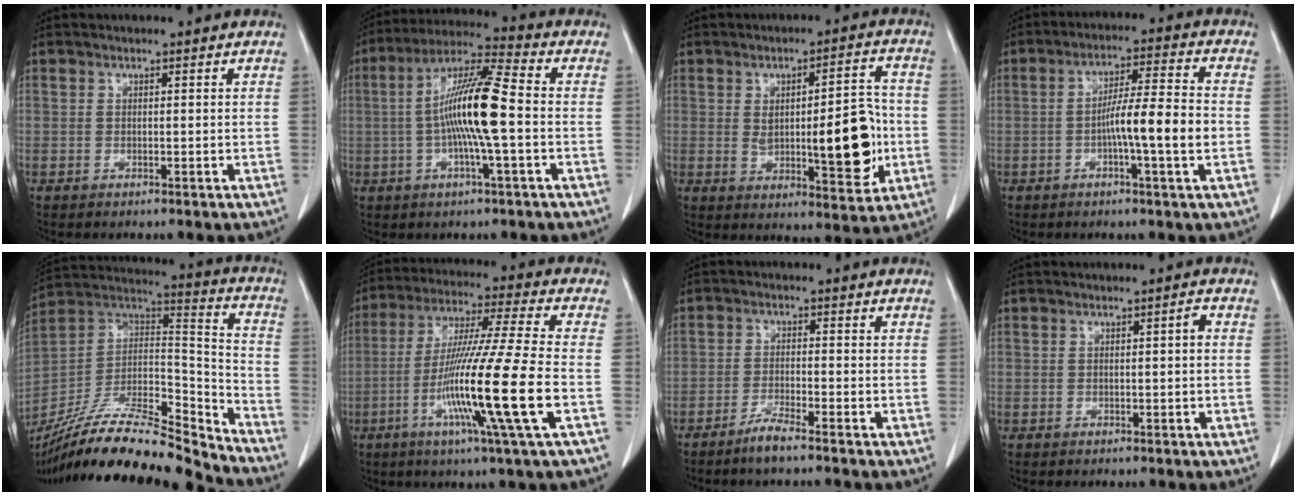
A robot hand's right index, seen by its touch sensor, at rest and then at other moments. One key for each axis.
{"total": 12.4, "fx": -1.1, "fy": 0.4, "fz": 12.3, "tx": -0.234, "ty": 0.011, "tz": -0.029}
{"total": 12.7, "fx": -0.9, "fy": 3.7, "fz": 12.1, "tx": -0.169, "ty": 0.005, "tz": 0.000}
{"total": 9.0, "fx": -1.9, "fy": -0.1, "fz": 8.8, "tx": -0.148, "ty": 0.007, "tz": -0.036}
{"total": 25.9, "fx": -23.0, "fy": 3.4, "fz": 11.5, "tx": -0.200, "ty": 0.013, "tz": -0.383}
{"total": 17.2, "fx": -5.0, "fy": -2.0, "fz": 16.4, "tx": -0.313, "ty": -0.024, "tz": -0.102}
{"total": 3.4, "fx": -2.8, "fy": -0.2, "fz": 2.0, "tx": -0.043, "ty": -0.005, "tz": -0.058}
{"total": 1.0, "fx": 0.0, "fy": 0.1, "fz": 1.0, "tx": -0.014, "ty": 0.002, "tz": 0.000}